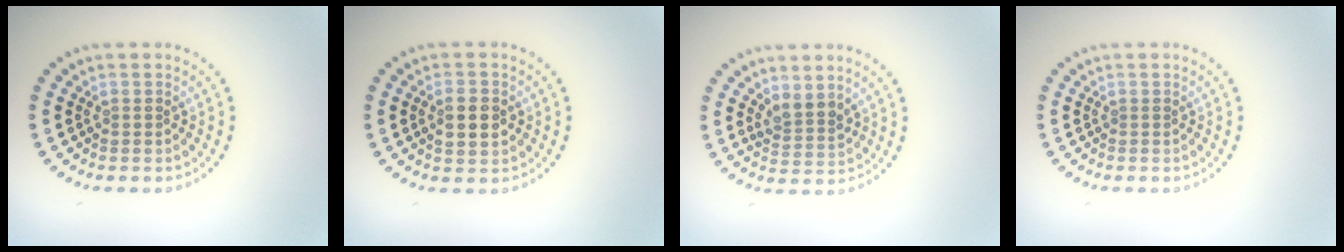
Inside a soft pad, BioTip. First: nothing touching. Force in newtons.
{"total": 2.9, "press": 2.9, "slide": 0.2}
{"total": 2.2, "press": 1.8, "slide": 1.2}
{"total": 0.0}